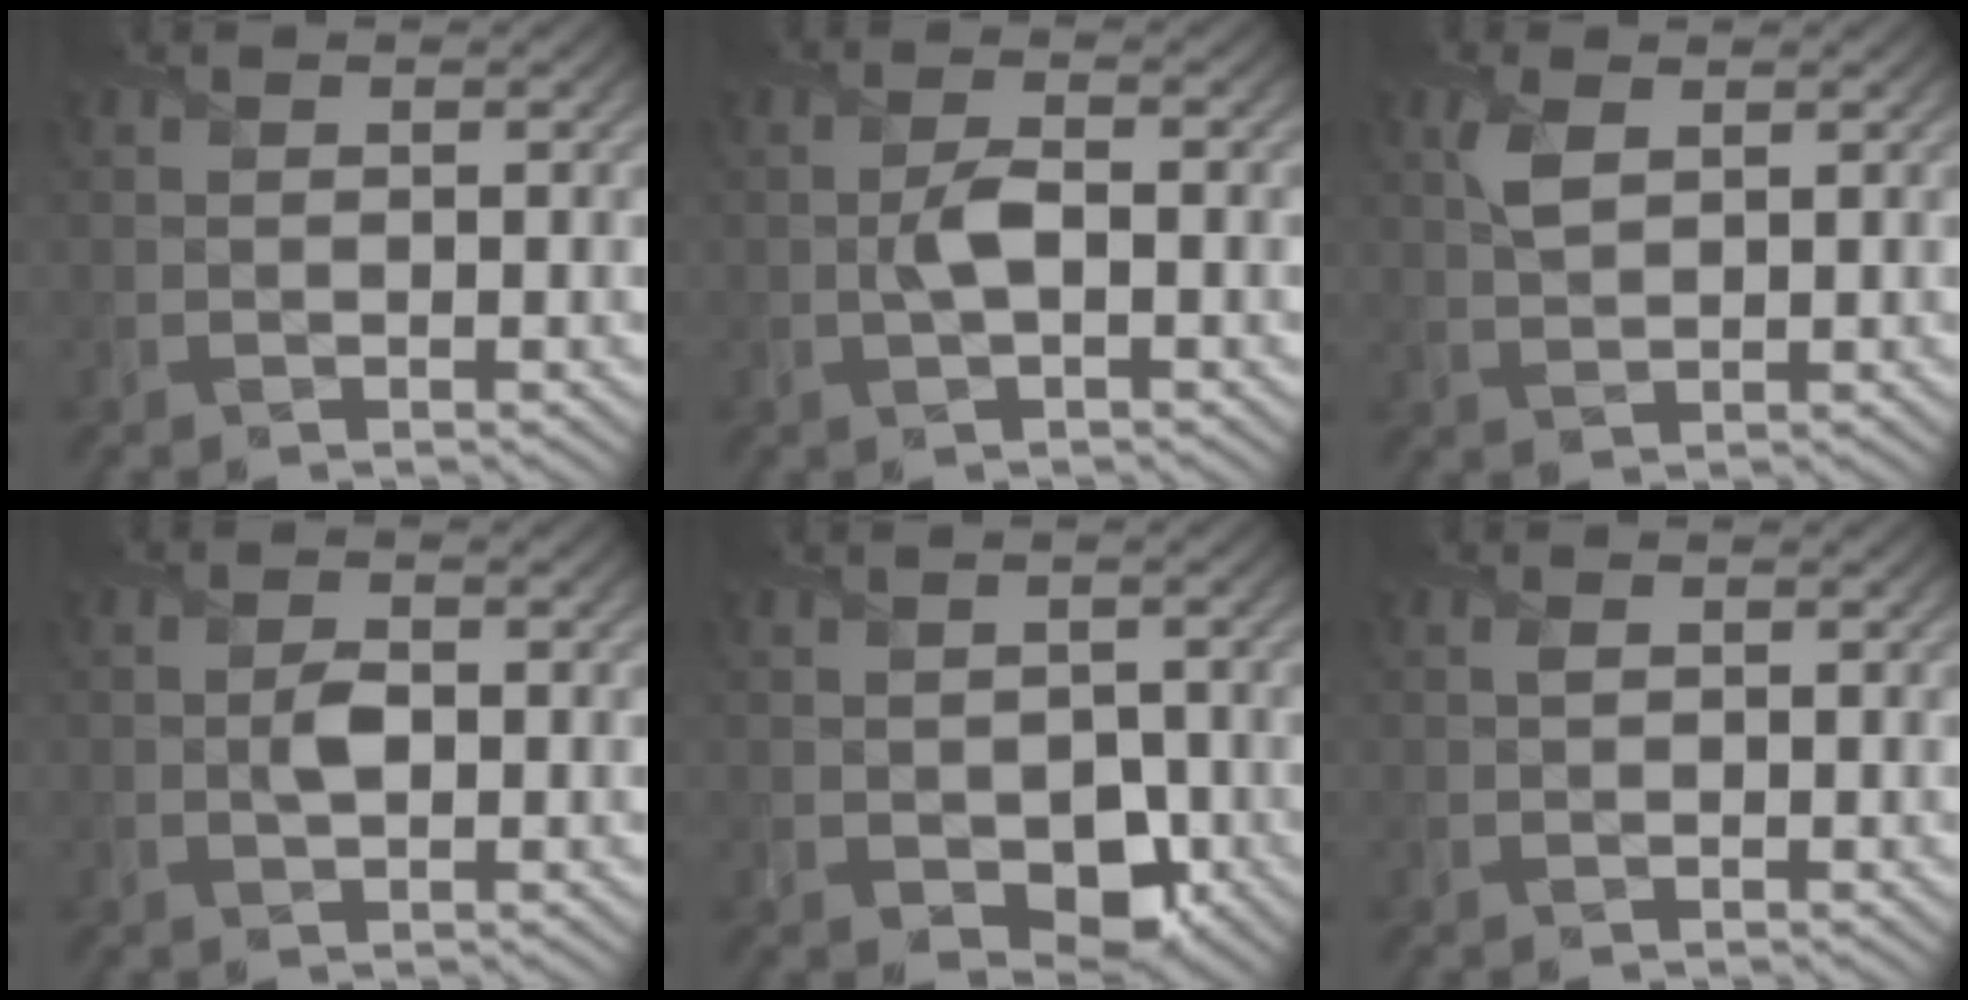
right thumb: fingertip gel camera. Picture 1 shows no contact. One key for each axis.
{"total": 2.5, "fx": -0.3, "fy": 0.9, "fz": 2.3, "tx": -0.053, "ty": 0.005, "tz": -0.008}
{"total": 2.7, "fx": 1.2, "fy": 1.2, "fz": 2.1, "tx": -0.055, "ty": 0.002, "tz": 0.027}
{"total": 2.3, "fx": -0.1, "fy": 1.3, "fz": 1.8, "tx": -0.036, "ty": -0.001, "tz": -0.003}
{"total": 5.0, "fx": -1.5, "fy": 3.6, "fz": 3.1, "tx": -0.052, "ty": -0.021, "tz": -0.017}
{"total": 0.0}